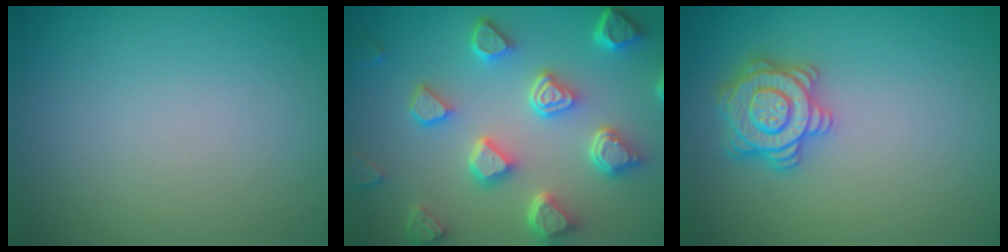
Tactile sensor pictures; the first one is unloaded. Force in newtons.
{"total": 6.8, "press": 5.3, "slide": 4.1}
{"total": 3.6, "press": 3.5, "slide": 1.0}